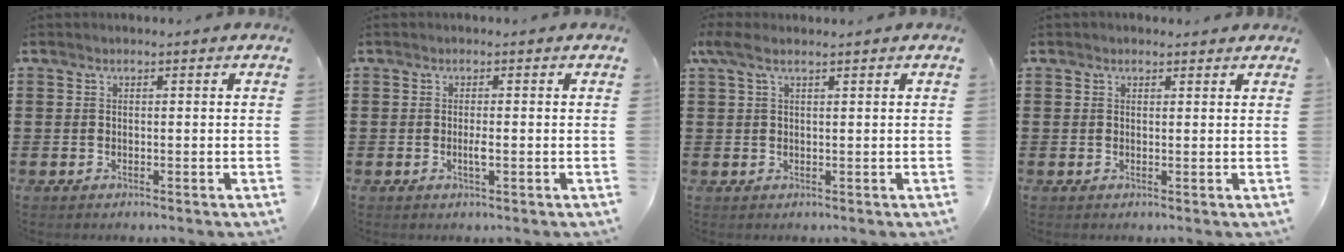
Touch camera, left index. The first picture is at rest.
{"total": 1.4, "force": [-0.4, 0.2, 1.4], "torque": [-0.034, -0.005, -0.010]}
{"total": 2.2, "force": [1.2, 0.5, 1.8], "torque": [-0.039, 0.002, 0.021]}
{"total": 1.0, "force": [0.8, 0.5, 0.2], "torque": [-0.005, 0.005, 0.015]}